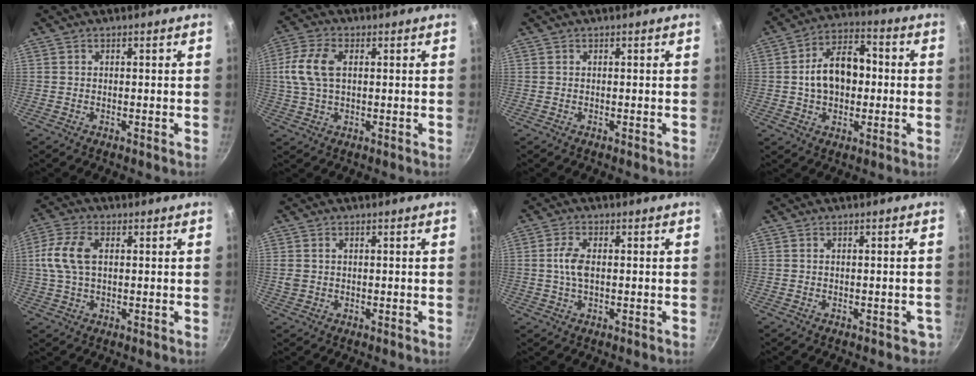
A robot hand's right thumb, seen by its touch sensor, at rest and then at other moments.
{"total": 8.8, "force": [1.5, 5.2, 7.0], "torque": [-0.146, 0.014, 0.023]}
{"total": 0.0}
{"total": 12.9, "force": [0.1, 8.8, 9.5], "torque": [-0.124, 0.030, -0.009]}
{"total": 8.6, "force": [1.3, 5.0, 6.8], "torque": [-0.143, 0.016, 0.018]}
{"total": 2.2, "force": [0.4, 1.8, 1.3], "torque": [-0.021, 0.002, 0.011]}
{"total": 4.5, "force": [0.2, 2.3, 3.8], "torque": [-0.079, 0.007, -0.001]}
{"total": 1.7, "force": [-0.9, 1.2, 0.8], "torque": [0.004, 0.018, 0.004]}